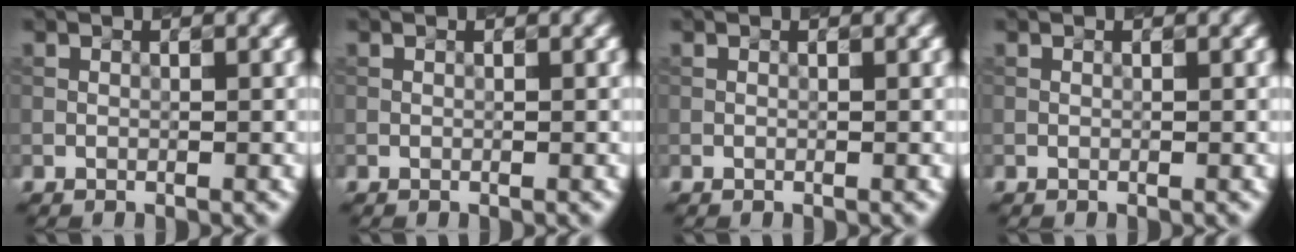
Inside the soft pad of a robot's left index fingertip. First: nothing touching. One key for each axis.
{"total": 0.0}
{"total": 0.0}
{"total": 0.0}